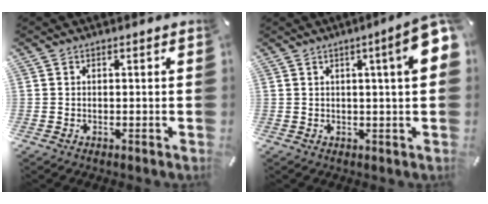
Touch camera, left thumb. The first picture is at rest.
{"total": 9.6, "force": [3.1, 1.0, 9.0], "torque": [-0.134, -0.013, 0.046]}